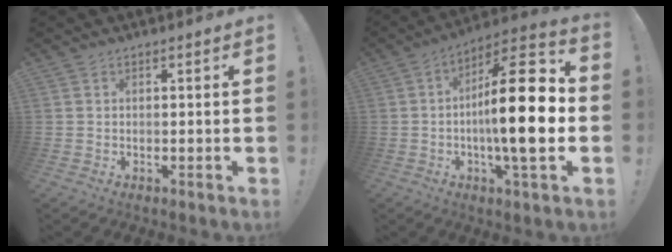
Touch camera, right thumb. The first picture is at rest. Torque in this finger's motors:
{"motor_torque": [1.73, 3.28, 0.81, -0.36, 0.20]}